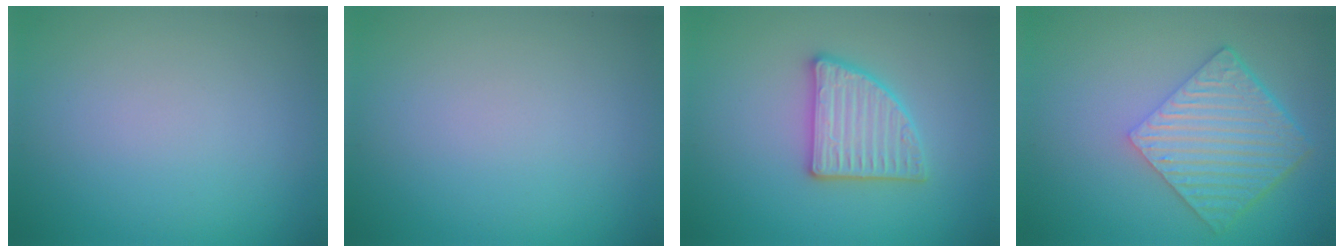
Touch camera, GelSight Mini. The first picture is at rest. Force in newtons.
{"total": 0.0}
{"total": 3.6, "press": 3.5, "slide": 0.5}
{"total": 6.5, "press": 4.6, "slide": 4.6}